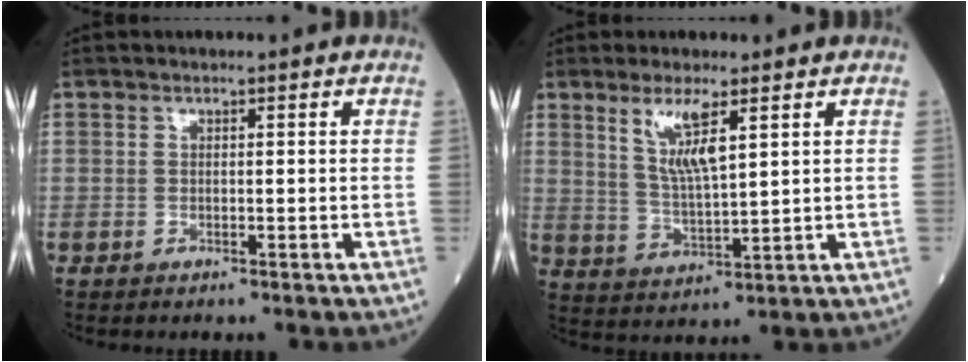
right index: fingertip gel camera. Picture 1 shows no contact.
{"total": 6.8, "force": [3.3, 0.8, 5.9], "torque": [-0.117, -0.010, 0.068]}